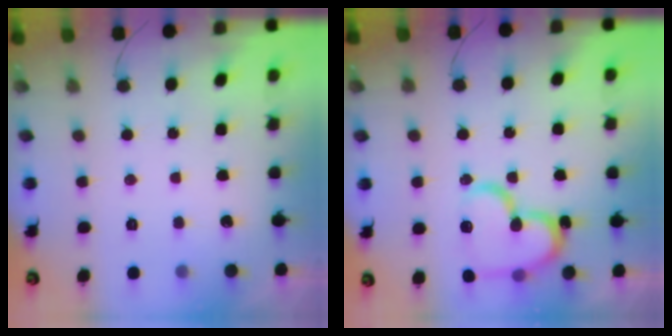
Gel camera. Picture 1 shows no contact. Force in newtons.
{"total": 18.4, "press": 18.3, "slide": 1.8}